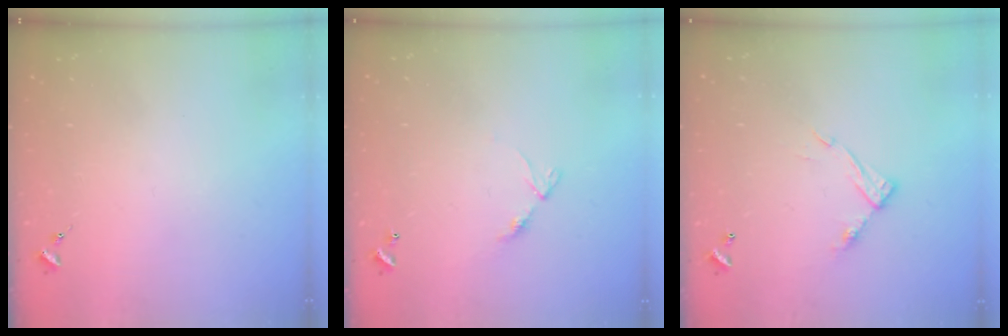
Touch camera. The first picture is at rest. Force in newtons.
{"total": 6.4, "press": 6.4, "slide": 0.5}
{"total": 9.4, "press": 9.4, "slide": 0.5}